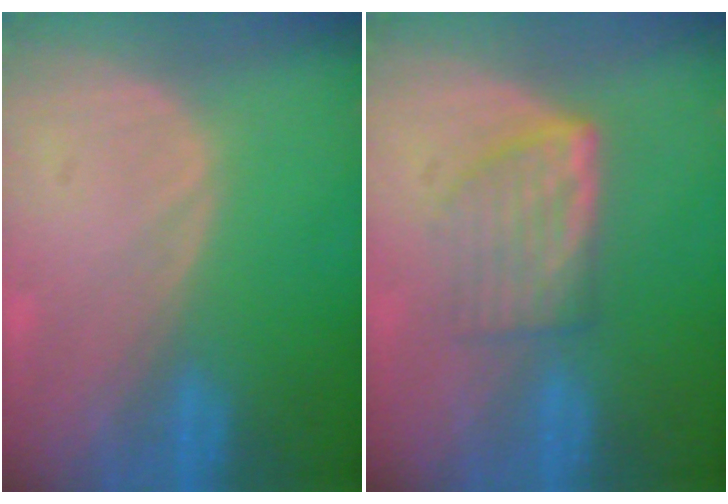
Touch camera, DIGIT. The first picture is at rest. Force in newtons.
{"total": 5.9, "press": 5.3, "slide": 2.6}